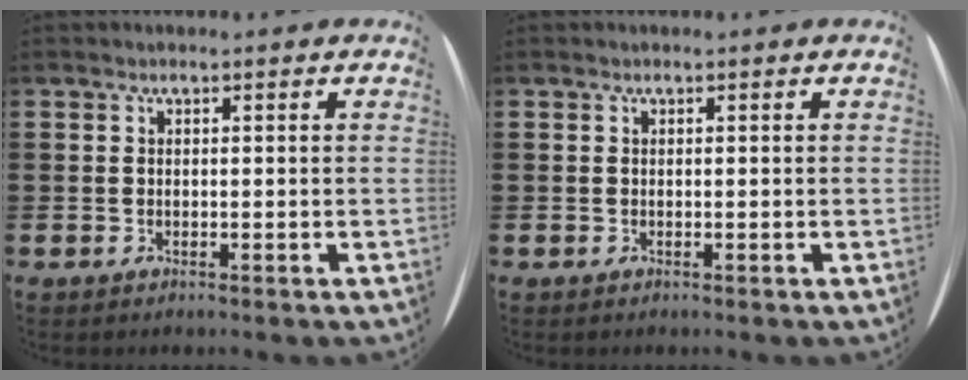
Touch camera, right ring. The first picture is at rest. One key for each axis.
{"total": 0.0}